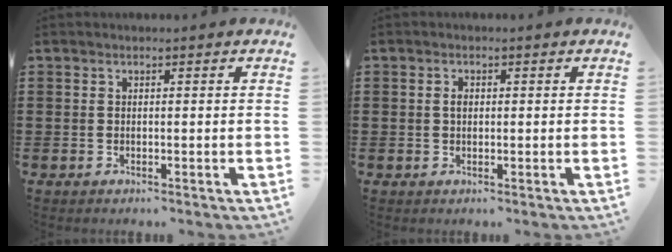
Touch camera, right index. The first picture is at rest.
{"total": 1.2, "force": [0.1, 0.7, 1.0], "torque": [-0.021, 0.004, 0.001]}